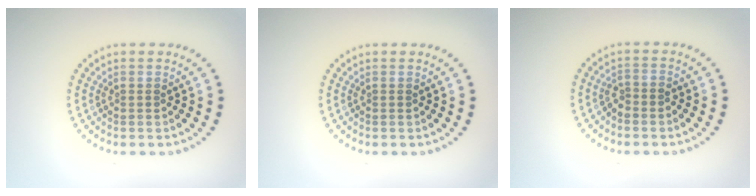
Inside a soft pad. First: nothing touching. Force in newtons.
{"total": 0.0}
{"total": 1.4, "press": 1.1, "slide": 0.8}